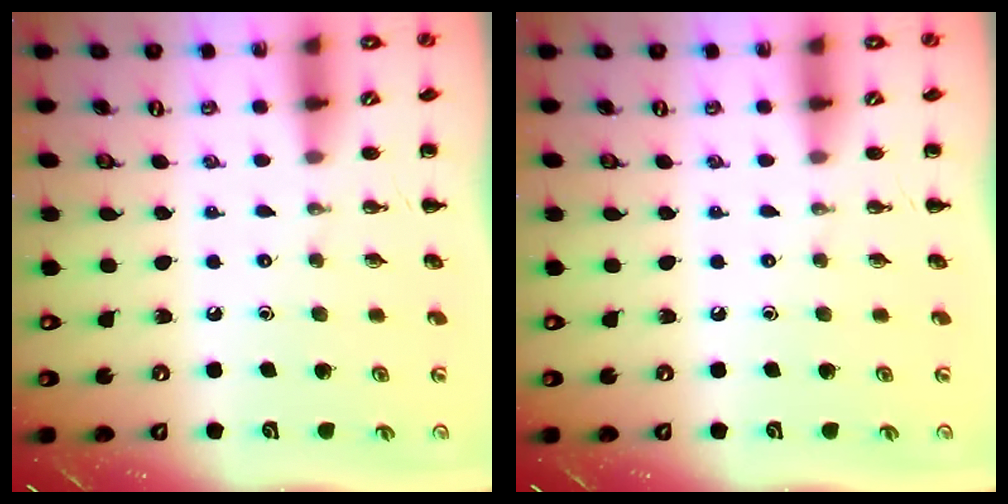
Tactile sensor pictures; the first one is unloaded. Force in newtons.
{"total": 0.0}